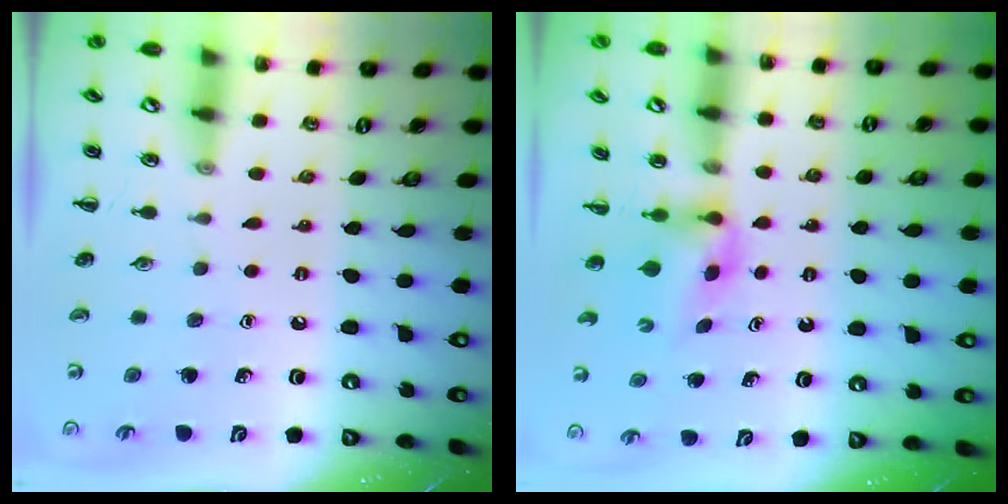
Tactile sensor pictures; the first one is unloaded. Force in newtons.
{"total": 2.9, "press": 2.7, "slide": 1.0}